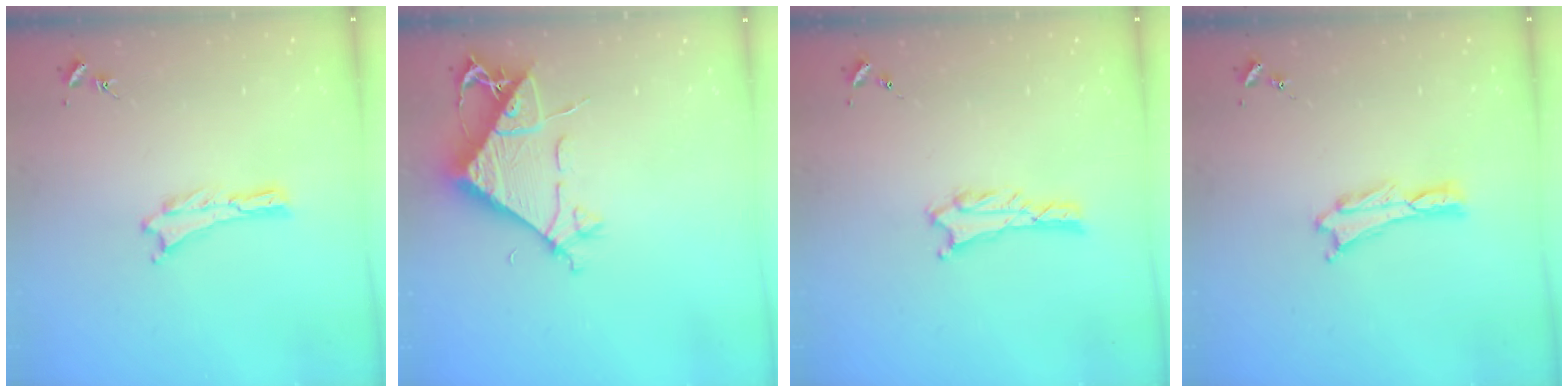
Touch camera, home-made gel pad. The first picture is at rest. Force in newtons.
{"total": 7.7, "press": 7.6, "slide": 1.1}
{"total": 2.0, "press": 2.0, "slide": 0.3}
{"total": 0.0}